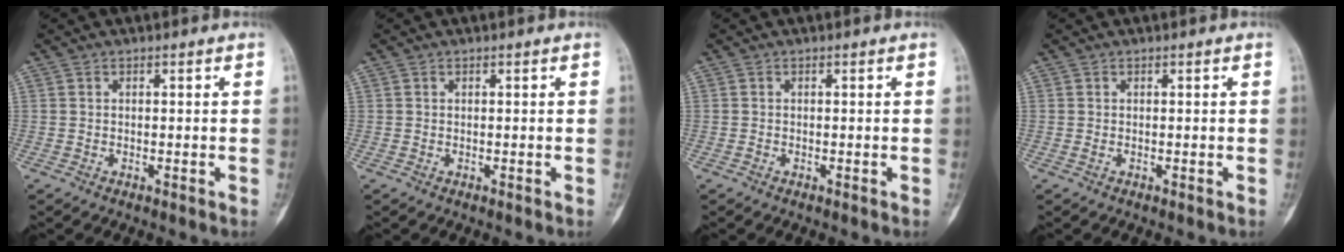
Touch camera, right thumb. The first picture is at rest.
{"total": 0.0}
{"total": 0.0}
{"total": 0.0}